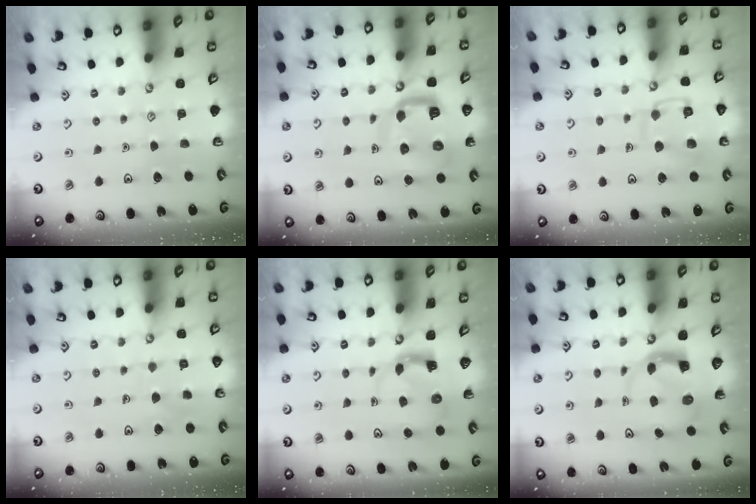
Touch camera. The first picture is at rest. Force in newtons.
{"total": 11.9, "press": 11.9, "slide": 1.3}
{"total": 12.5, "press": 12.4, "slide": 0.9}
{"total": 6.1, "press": 6.1, "slide": 0.3}
{"total": 3.6, "press": 3.5, "slide": 0.6}
{"total": 3.9, "press": 3.8, "slide": 0.6}